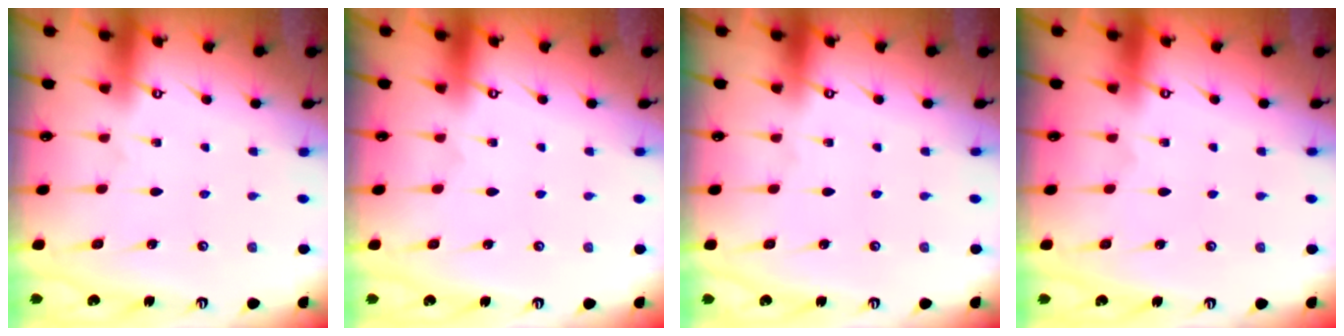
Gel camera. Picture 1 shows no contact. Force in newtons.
{"total": 0.0}
{"total": 0.0}
{"total": 0.0}